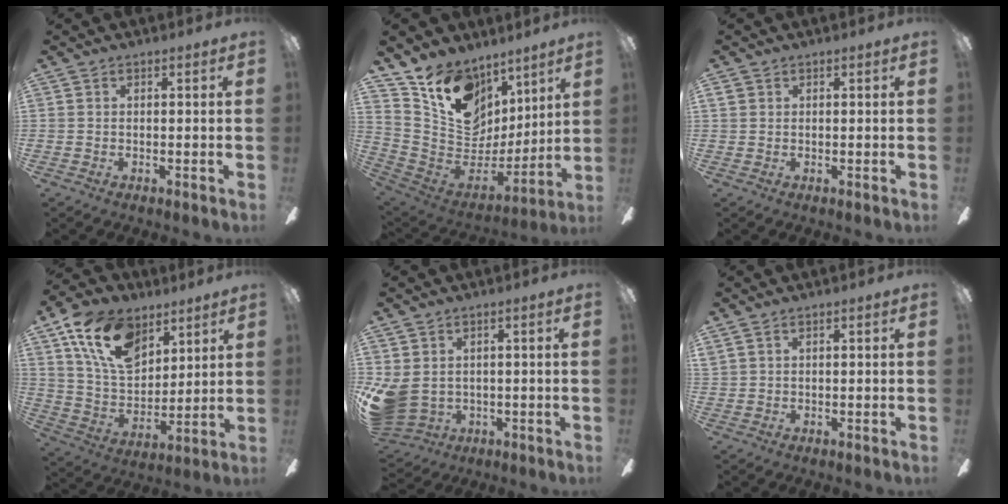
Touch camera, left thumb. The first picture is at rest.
{"total": 16.1, "force": [9.1, 11.6, 6.4], "torque": [-0.113, -0.057, 0.178]}
{"total": 1.3, "force": [0.5, 1.1, 0.4], "torque": [-0.009, 0.002, 0.009]}
{"total": 17.9, "force": [10.2, 11.2, 9.5], "torque": [-0.175, -0.028, 0.192]}
{"total": 7.3, "force": [0.2, 6.0, 4.1], "torque": [-0.115, -0.007, 0.002]}
{"total": 1.3, "force": [0.7, 0.9, 0.6], "torque": [-0.015, 0.002, 0.014]}